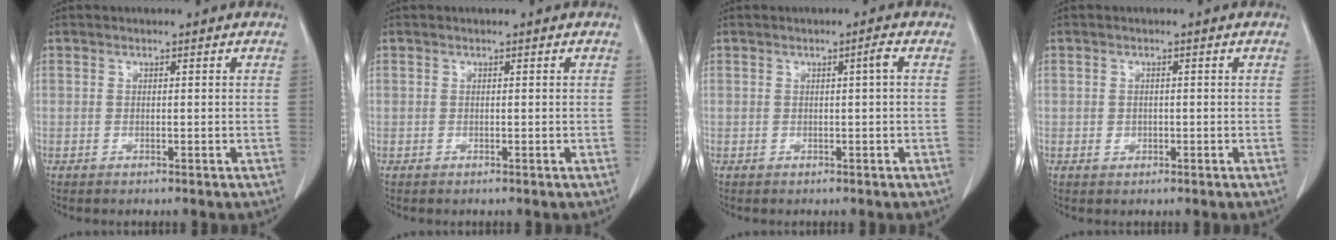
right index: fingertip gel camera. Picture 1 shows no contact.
{"total": 0.0}
{"total": 1.2, "force": [0.2, -0.2, 1.2], "torque": [-0.019, 0.002, 0.003]}
{"total": 1.1, "force": [-0.2, 1.0, 0.3], "torque": [-0.006, 0.002, -0.001]}